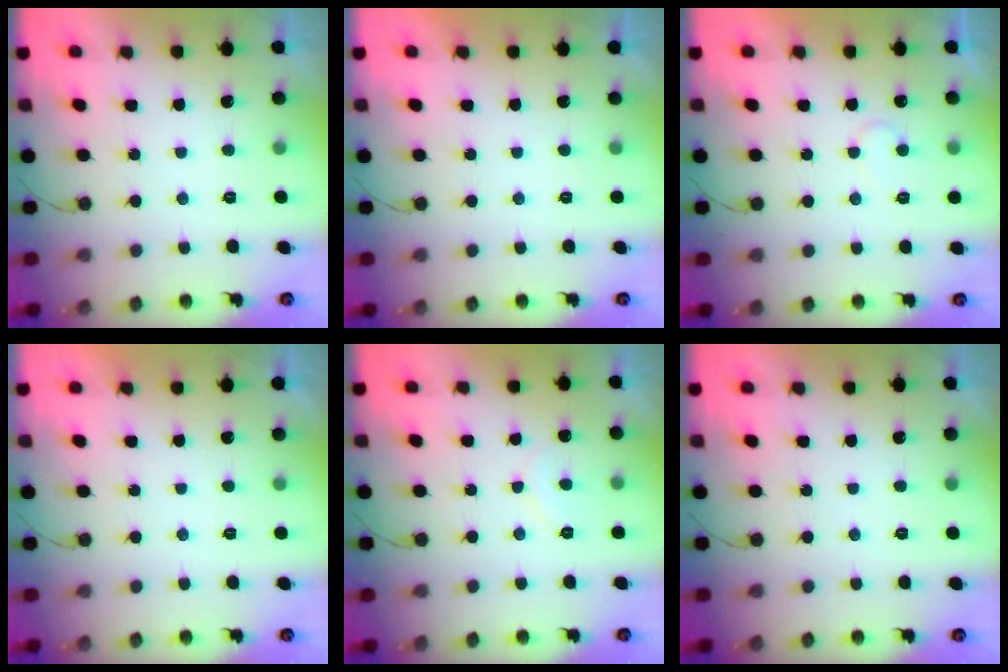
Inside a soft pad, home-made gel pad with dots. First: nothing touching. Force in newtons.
{"total": 1.9, "press": 1.9, "slide": 0.1}
{"total": 5.4, "press": 5.4, "slide": 0.4}
{"total": 1.9, "press": 1.9, "slide": 0.0}
{"total": 5.6, "press": 5.6, "slide": 0.5}
{"total": 0.0}